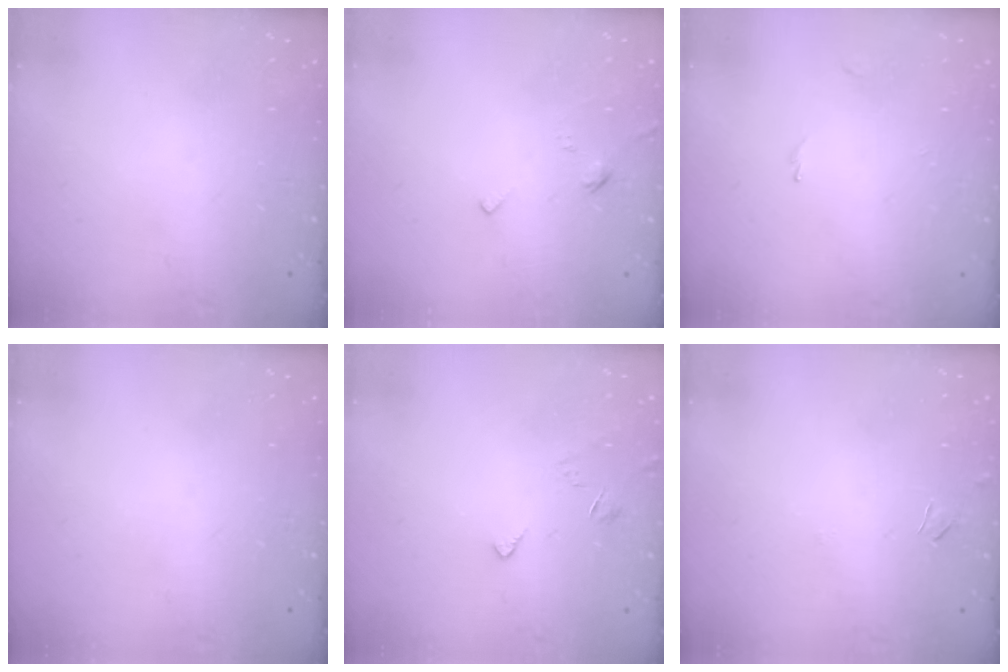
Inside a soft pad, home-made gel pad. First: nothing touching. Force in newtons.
{"total": 2.4, "press": 2.4, "slide": 0.5}
{"total": 0.0}
{"total": 0.0}
{"total": 2.9, "press": 2.8, "slide": 0.6}
{"total": 3.3, "press": 3.3, "slide": 0.4}